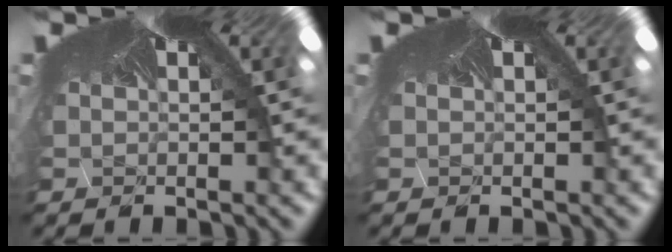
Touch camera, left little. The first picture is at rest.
{"total": 0.0}